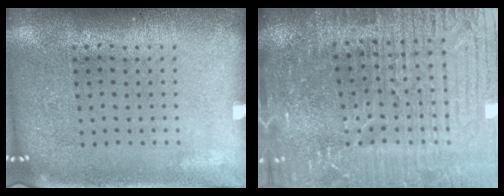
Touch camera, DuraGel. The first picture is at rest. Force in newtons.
{"total": 5.8, "press": 5.2, "slide": 2.6}